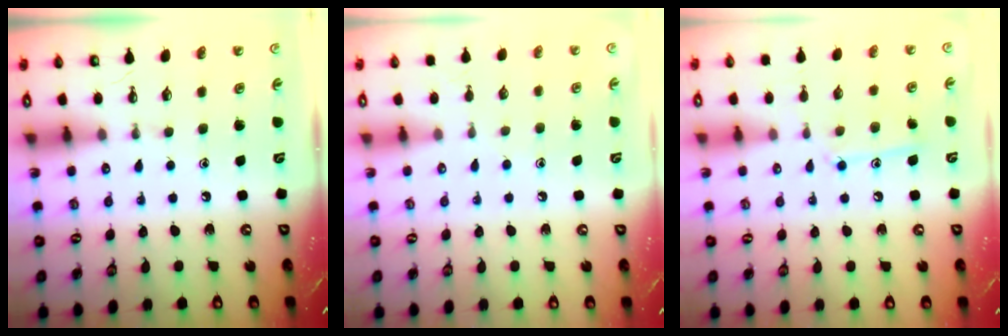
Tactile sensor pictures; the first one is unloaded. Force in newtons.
{"total": 5.0, "press": 5.0, "slide": 0.5}
{"total": 10.3, "press": 10.3, "slide": 0.7}